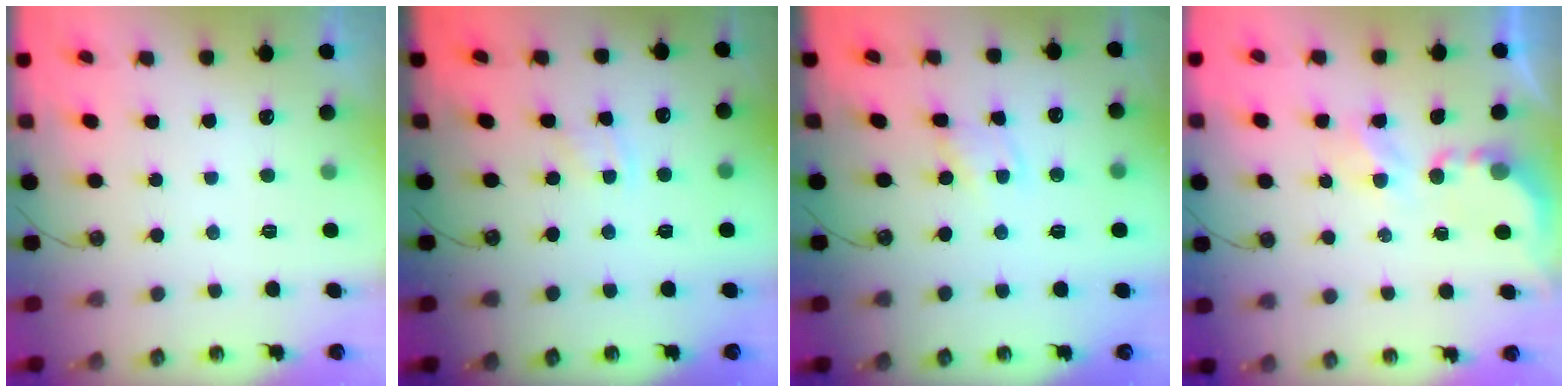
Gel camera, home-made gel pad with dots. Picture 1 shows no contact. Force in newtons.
{"total": 2.2, "press": 2.1, "slide": 0.4}
{"total": 2.1, "press": 2.1, "slide": 0.3}
{"total": 4.0, "press": 4.0, "slide": 0.4}